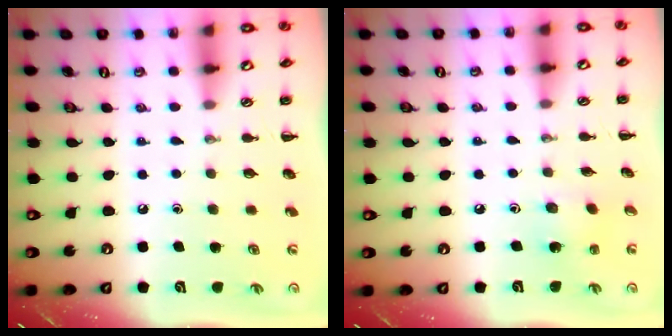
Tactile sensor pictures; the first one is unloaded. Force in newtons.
{"total": 1.7, "press": 1.6, "slide": 0.7}